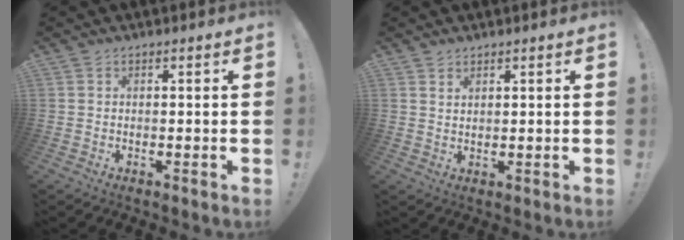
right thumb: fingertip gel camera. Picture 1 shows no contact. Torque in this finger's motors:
{"motor_torque": [-0.23, -0.08, 0.08, 0.06, 0.06]}